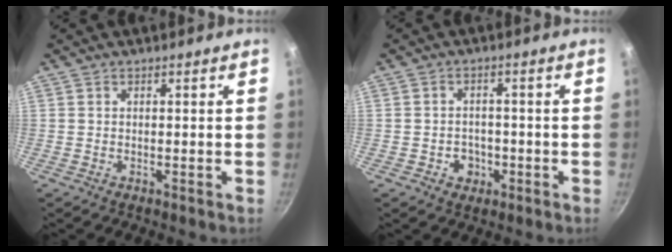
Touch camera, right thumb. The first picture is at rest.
{"total": 3.9, "force": [-1.4, 3.3, 1.6], "torque": [-0.007, 0.012, -0.015]}